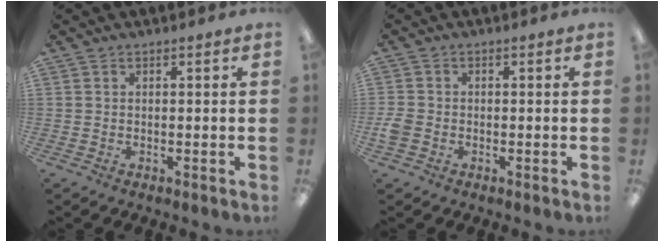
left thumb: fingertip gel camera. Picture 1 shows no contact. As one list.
[{"total": 3.1, "force": [-1.0, 2.5, 1.7], "torque": [-0.032, 0.006, -0.018]}]